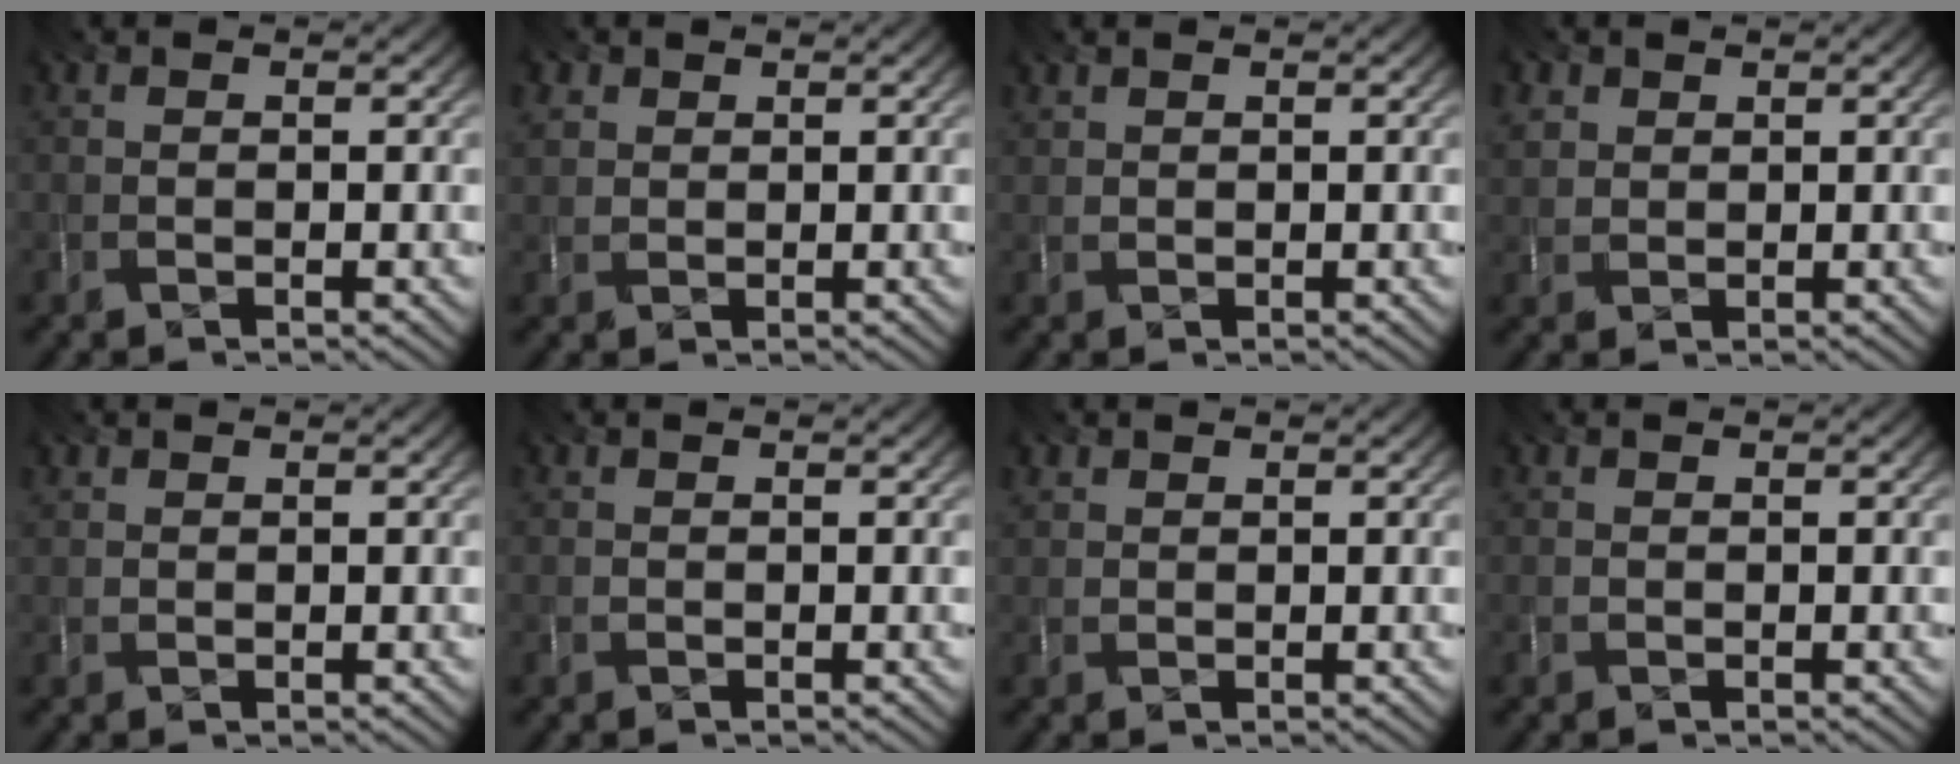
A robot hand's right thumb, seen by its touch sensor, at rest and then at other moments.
{"total": 1.9, "force": [1.1, 1.5, 0.4], "torque": [-0.014, -0.003, 0.022]}
{"total": 1.0, "force": [0.9, 0.5, 0.1], "torque": [-0.003, -0.004, 0.019]}
{"total": 2.2, "force": [1.2, 1.8, 0.5], "torque": [-0.020, -0.005, 0.025]}
{"total": 1.0, "force": [0.8, 0.6, 0.1], "torque": [-0.003, -0.003, 0.015]}
{"total": 0.0}
{"total": 1.3, "force": [0.9, 0.9, 0.2], "torque": [-0.004, -0.003, 0.018]}
{"total": 0.0}